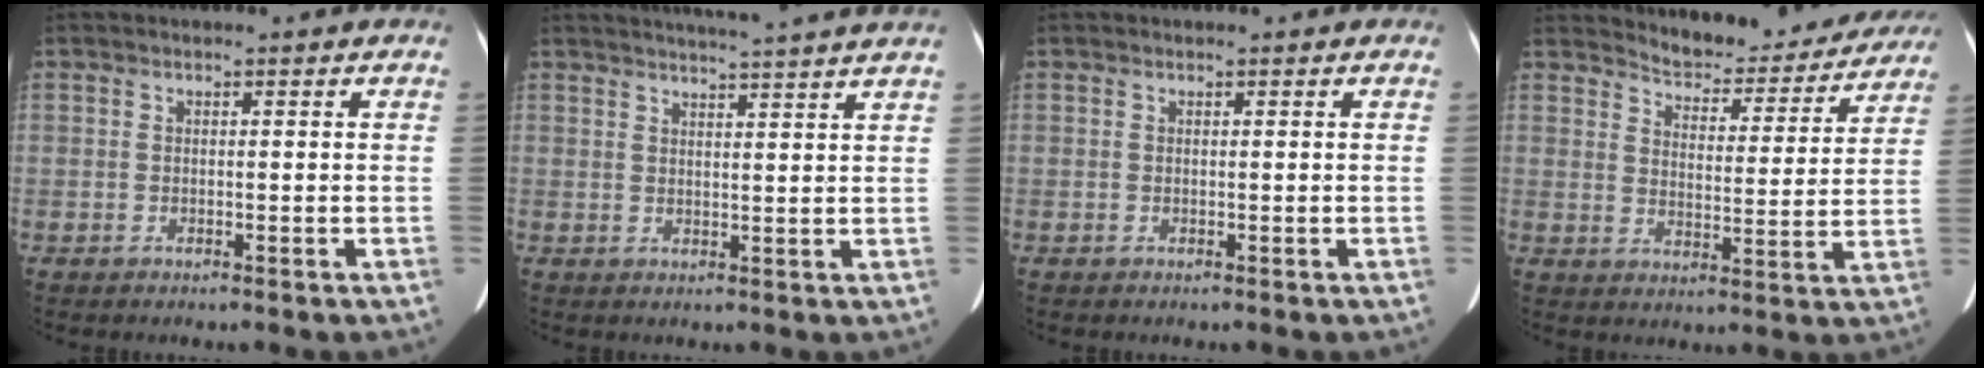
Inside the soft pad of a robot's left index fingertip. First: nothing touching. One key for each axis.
{"total": 11.9, "fx": 10.9, "fy": -1.3, "fz": 4.5, "tx": -0.071, "ty": -0.006, "tz": 0.129}
{"total": 0.6, "fx": 0.6, "fy": 0.1, "fz": 0.2, "tx": -0.007, "ty": 0.010, "tz": 0.009}
{"total": 14.0, "fx": 13.4, "fy": 3.2, "fz": 2.4, "tx": -0.018, "ty": -0.017, "tz": 0.165}